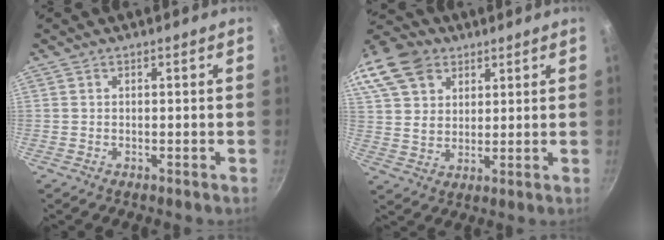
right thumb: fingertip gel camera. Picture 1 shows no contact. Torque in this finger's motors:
{"motor_torque": [-0.92, 1.26, 0.81, 0.61, 0.13]}